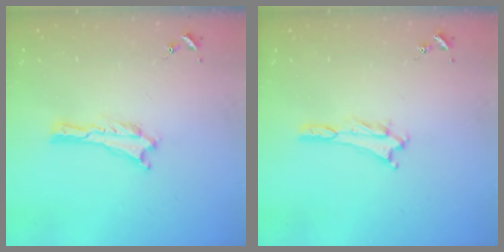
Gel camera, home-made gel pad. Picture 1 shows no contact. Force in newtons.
{"total": 1.8, "press": 1.8, "slide": 0.1}